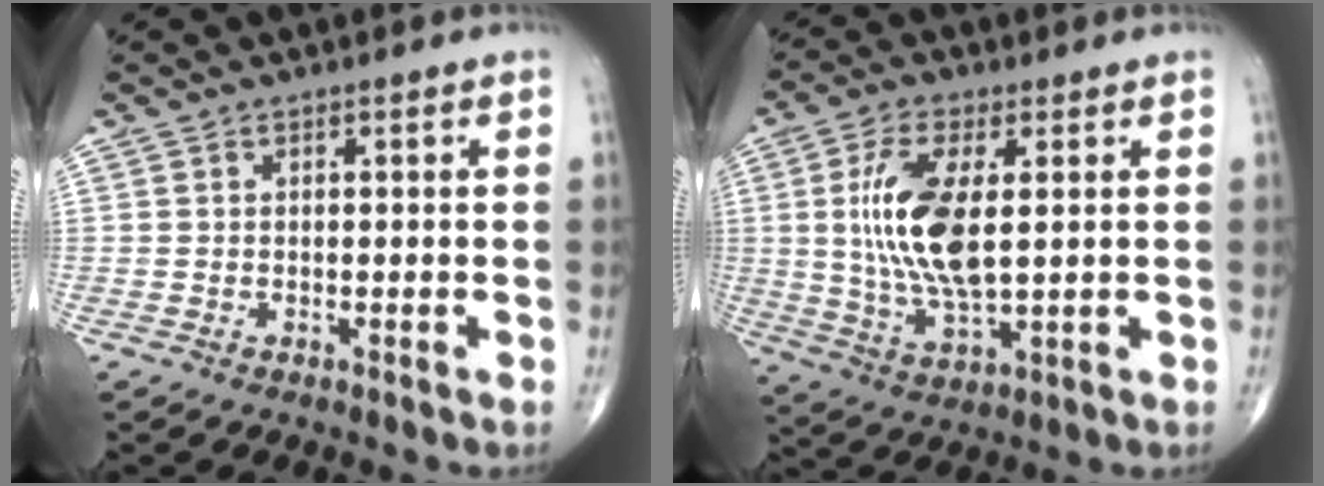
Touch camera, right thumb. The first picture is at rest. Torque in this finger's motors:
{"motor_torque": [2.59, 2.42, 1.64, -0.10, 0.56]}